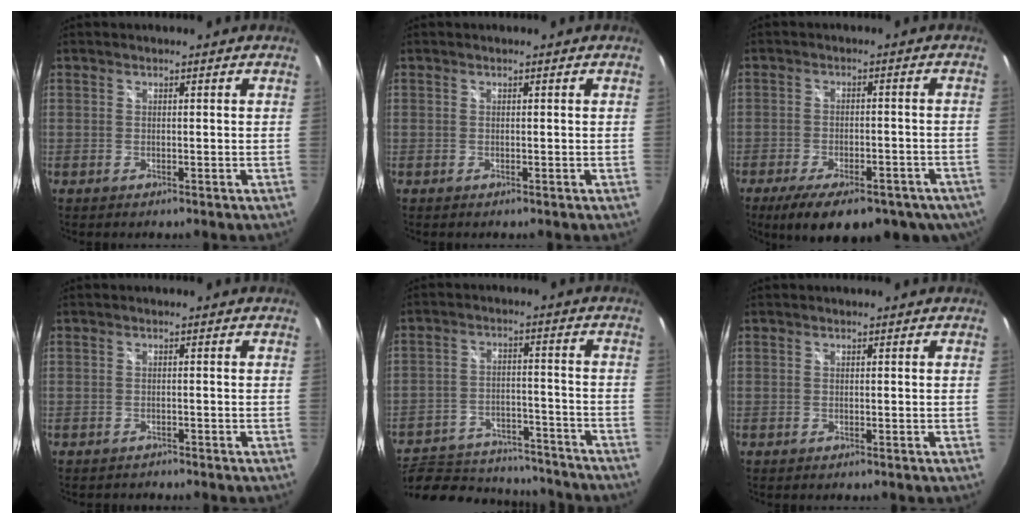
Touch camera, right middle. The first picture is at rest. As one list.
[{"total": 0.0}, {"total": 18.7, "force": [-12.9, 7.6, 11.2], "torque": [-0.196, -0.036, -0.168]}, {"total": 1.4, "force": [-1.3, 0.4, 0.0], "torque": [-0.004, -0.004, -0.020]}, {"total": 20.4, "force": [-16.6, 8.9, 7.9], "torque": [-0.179, 0.003, -0.220]}, {"total": 0.0}]